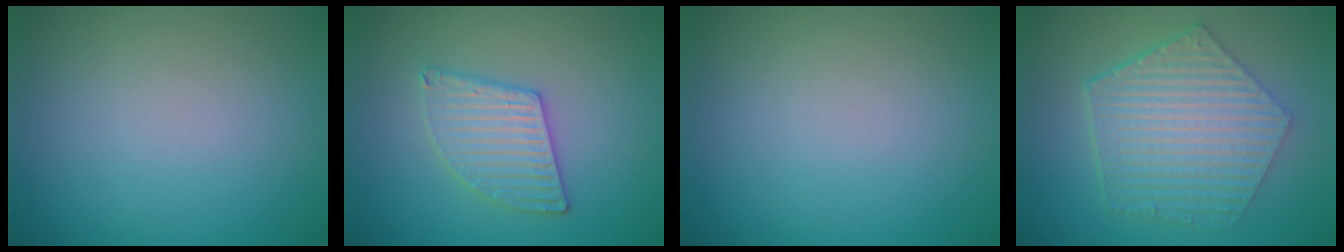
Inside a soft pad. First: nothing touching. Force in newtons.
{"total": 3.0, "press": 3.0, "slide": 0.2}
{"total": 0.0}
{"total": 6.9, "press": 5.0, "slide": 4.7}